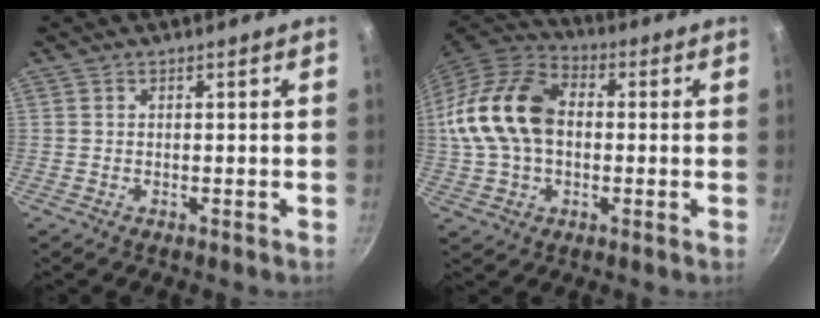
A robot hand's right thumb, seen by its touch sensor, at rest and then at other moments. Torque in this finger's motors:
{"motor_torque": [1.62, 1.65, 0.44, 0.12, 0.17]}